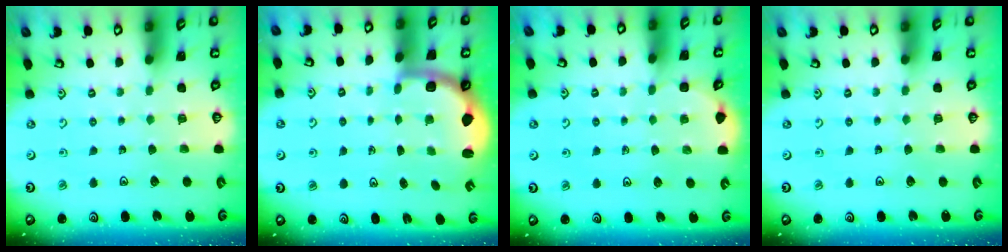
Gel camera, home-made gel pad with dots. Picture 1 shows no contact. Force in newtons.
{"total": 2.3, "press": 2.0, "slide": 1.1}
{"total": 1.8, "press": 1.8, "slide": 0.1}
{"total": 0.0}